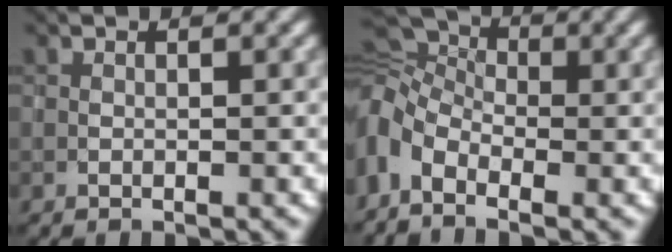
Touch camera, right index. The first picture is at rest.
{"total": 6.4, "force": [-1.4, 4.3, 4.5], "torque": [-0.105, 0.002, -0.043]}